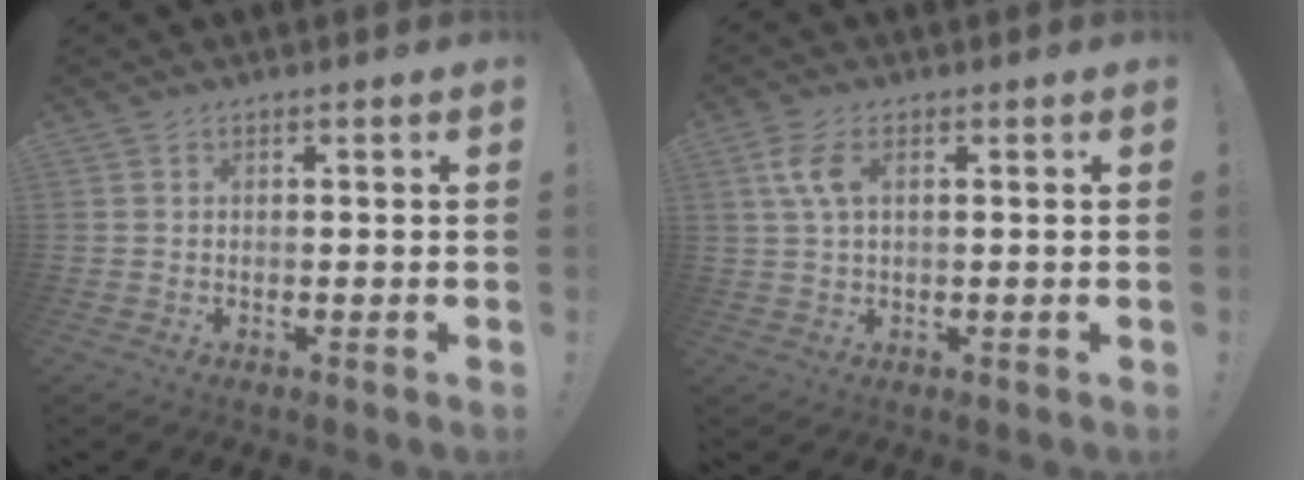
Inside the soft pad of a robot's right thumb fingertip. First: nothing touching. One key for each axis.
{"total": 6.2, "fx": 1.7, "fy": 3.0, "fz": 5.2, "tx": -0.105, "ty": -0.001, "tz": 0.029}